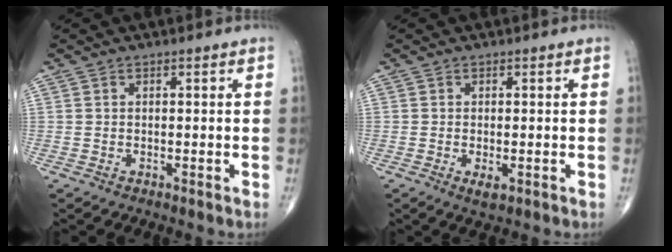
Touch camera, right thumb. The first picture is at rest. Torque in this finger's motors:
{"motor_torque": [-0.13, -0.11, 0.12, 0.37, 0.00]}